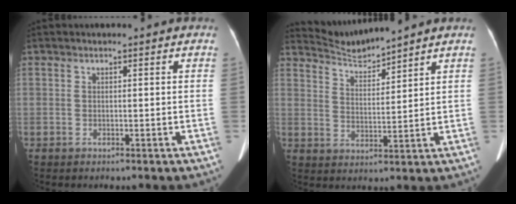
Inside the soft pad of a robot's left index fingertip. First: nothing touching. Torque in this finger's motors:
{"motor_torque": [-0.12, -0.30, -0.33, -0.06]}